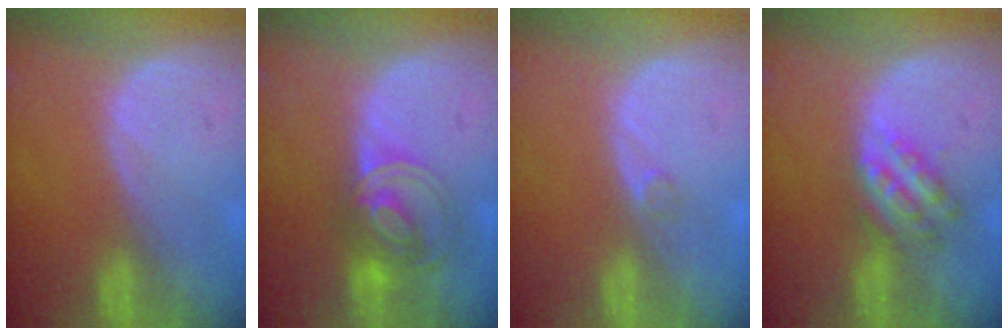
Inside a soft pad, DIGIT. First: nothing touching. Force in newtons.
{"total": 7.4, "press": 6.3, "slide": 3.9}
{"total": 0.9, "press": 0.8, "slide": 0.5}
{"total": 5.4, "press": 5.0, "slide": 2.2}